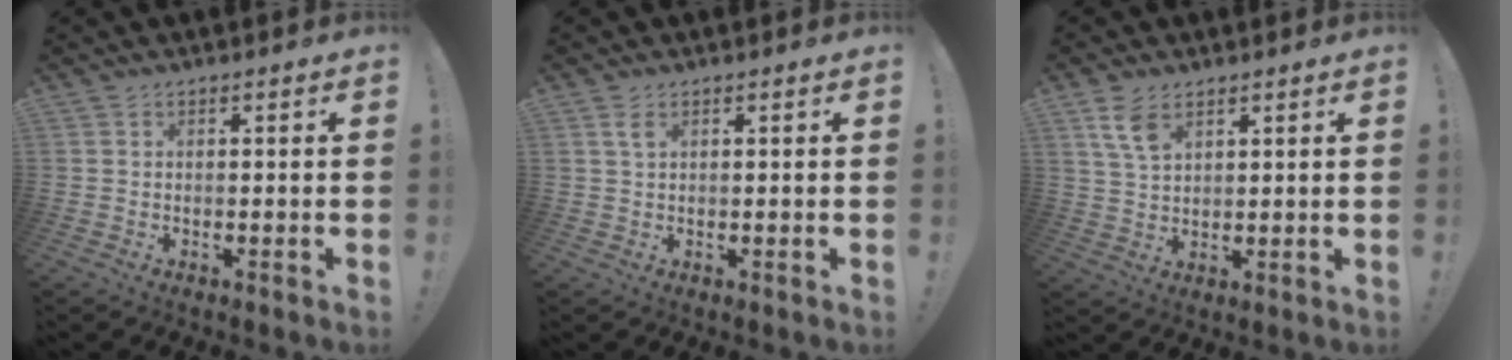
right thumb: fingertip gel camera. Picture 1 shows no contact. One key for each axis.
{"total": 2.4, "fx": 1.2, "fy": 1.0, "fz": 1.9, "tx": -0.034, "ty": 0.000, "tz": 0.019}
{"total": 7.6, "fx": 4.5, "fy": 4.2, "fz": 4.5, "tx": -0.084, "ty": -0.014, "tz": 0.087}